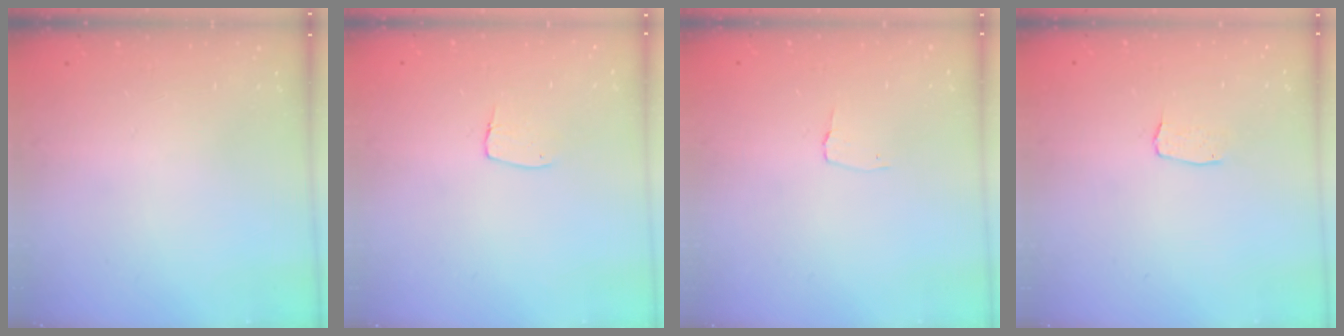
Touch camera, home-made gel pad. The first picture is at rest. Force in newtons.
{"total": 4.6, "press": 4.6, "slide": 0.3}
{"total": 2.7, "press": 2.7, "slide": 0.3}
{"total": 3.0, "press": 3.0, "slide": 0.2}